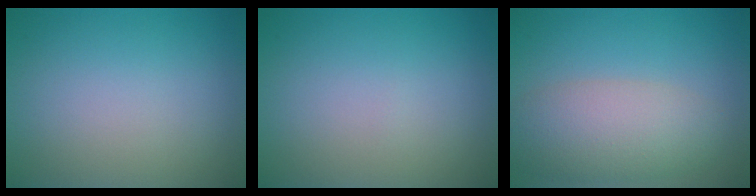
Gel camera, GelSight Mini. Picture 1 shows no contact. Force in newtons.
{"total": 0.0}
{"total": 5.6, "press": 5.6, "slide": 0.3}